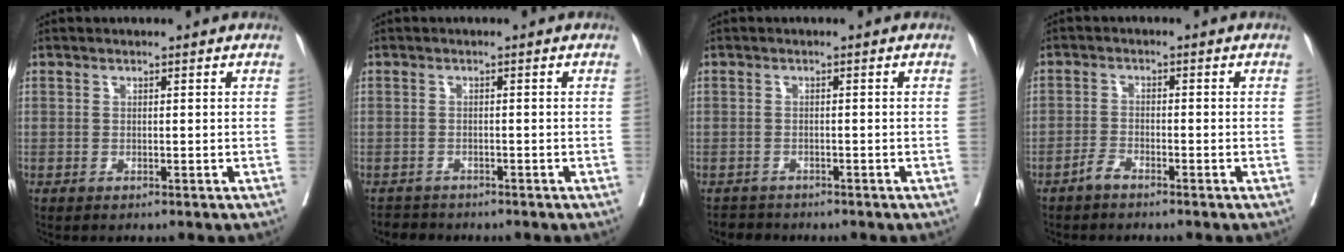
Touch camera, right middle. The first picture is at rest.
{"total": 2.8, "force": [-2.7, 0.9, -0.3], "torque": [-0.005, -0.007, -0.047]}
{"total": 2.6, "force": [-2.4, 0.9, -0.3], "torque": [-0.006, -0.007, -0.043]}
{"total": 1.9, "force": [-1.7, 0.3, 0.8], "torque": [-0.017, 0.000, -0.034]}